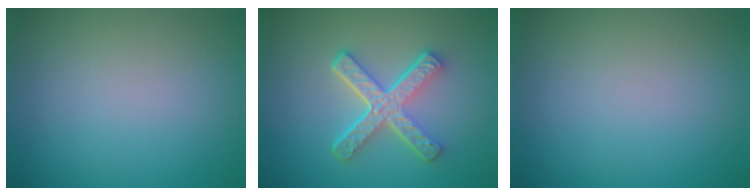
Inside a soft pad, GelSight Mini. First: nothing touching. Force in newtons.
{"total": 5.4, "press": 3.8, "slide": 3.8}
{"total": 0.0}